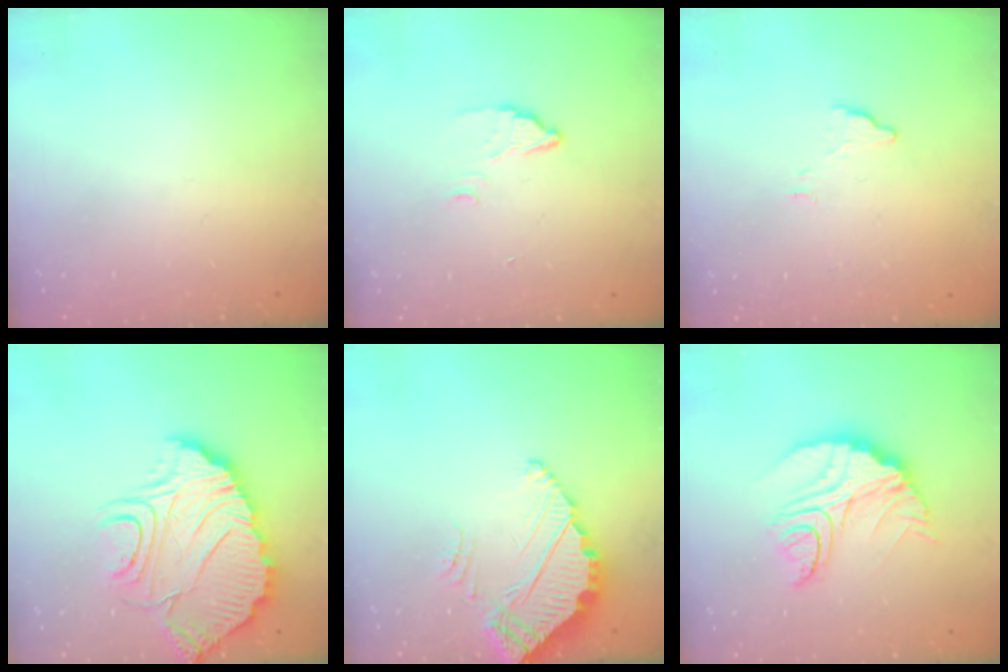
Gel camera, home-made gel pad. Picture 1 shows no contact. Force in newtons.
{"total": 2.9, "press": 2.9, "slide": 0.4}
{"total": 4.0, "press": 4.0, "slide": 0.2}
{"total": 16.6, "press": 16.5, "slide": 1.4}
{"total": 3.9, "press": 3.9, "slide": 0.1}
{"total": 13.0, "press": 13.0, "slide": 0.8}